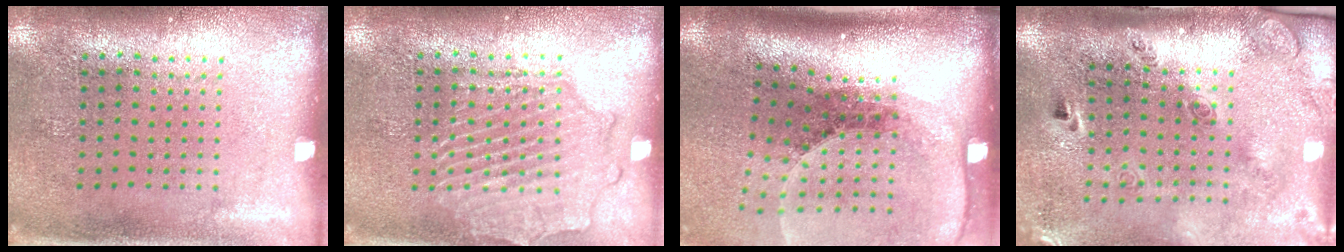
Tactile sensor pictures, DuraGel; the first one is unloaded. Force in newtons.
{"total": 2.6, "press": 2.6, "slide": 0.2}
{"total": 2.7, "press": 1.9, "slide": 1.9}
{"total": 2.9, "press": 2.0, "slide": 2.1}